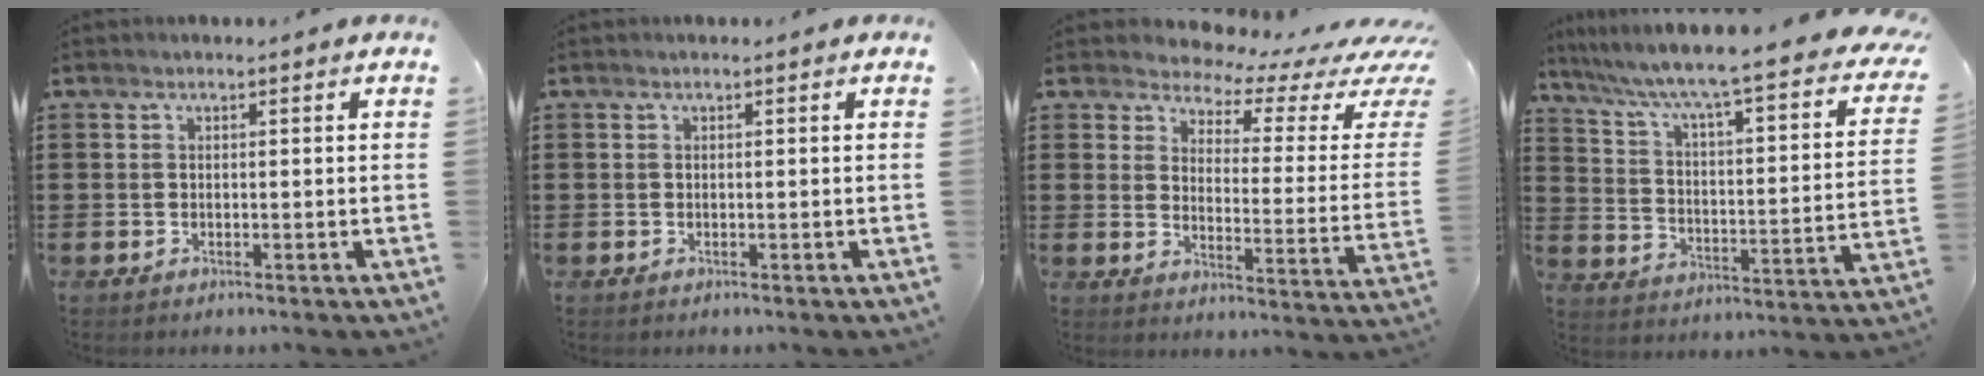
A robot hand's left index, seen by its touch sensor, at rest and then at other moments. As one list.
[{"total": 0.0}, {"total": 4.1, "force": [3.7, 1.2, 1.2], "torque": [-0.041, -0.034, 0.057]}, {"total": 5.6, "force": [3.9, -0.1, 4.0], "torque": [-0.094, -0.045, 0.051]}]